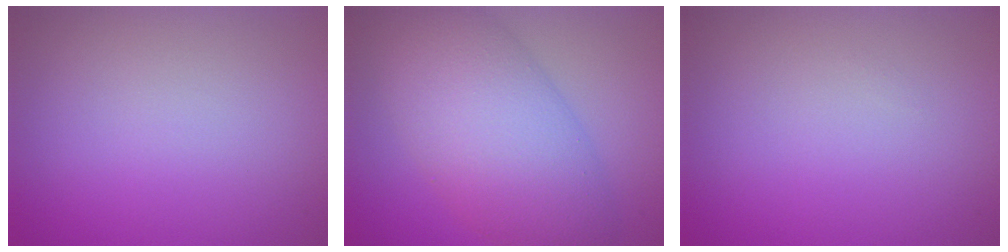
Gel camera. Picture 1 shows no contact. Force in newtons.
{"total": 9.2, "press": 9.2, "slide": 0.3}
{"total": 0.0}